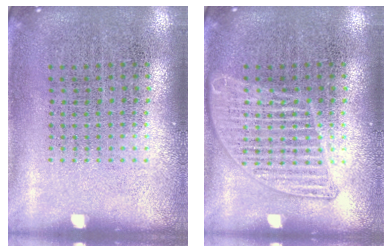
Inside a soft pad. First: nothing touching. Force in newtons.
{"total": 2.2, "press": 2.2, "slide": 0.4}